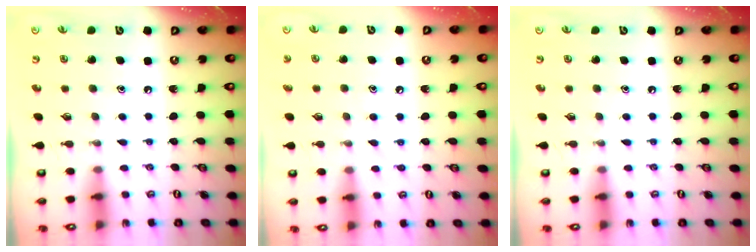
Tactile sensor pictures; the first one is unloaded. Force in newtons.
{"total": 4.4, "press": 4.3, "slide": 0.5}
{"total": 0.0}